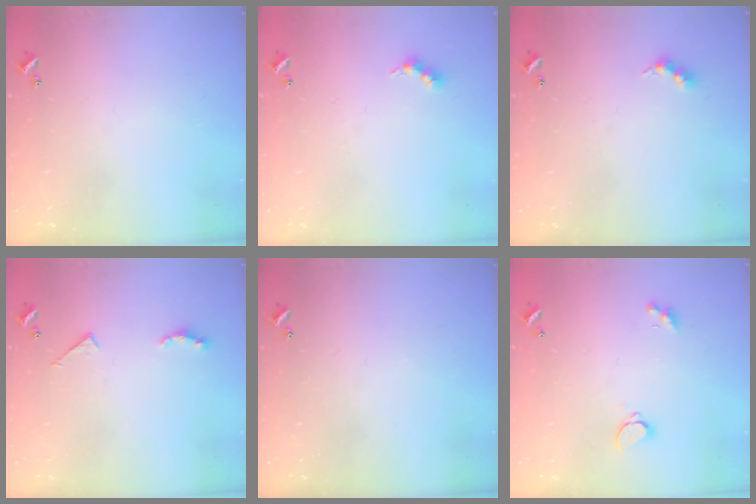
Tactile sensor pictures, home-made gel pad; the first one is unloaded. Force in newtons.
{"total": 3.9, "press": 3.8, "slide": 0.6}
{"total": 3.9, "press": 3.8, "slide": 0.6}
{"total": 3.8, "press": 3.8, "slide": 0.6}
{"total": 0.0}
{"total": 2.2, "press": 2.0, "slide": 0.9}